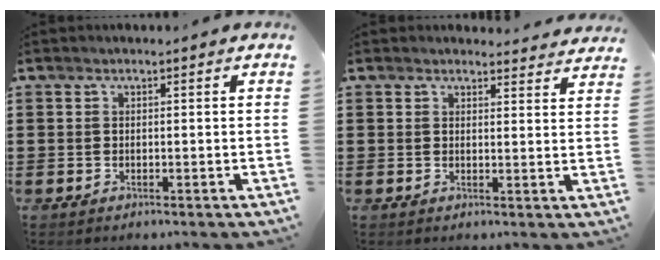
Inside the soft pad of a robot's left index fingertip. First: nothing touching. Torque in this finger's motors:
{"motor_torque": [-0.86, -0.83, -0.08, -0.01]}